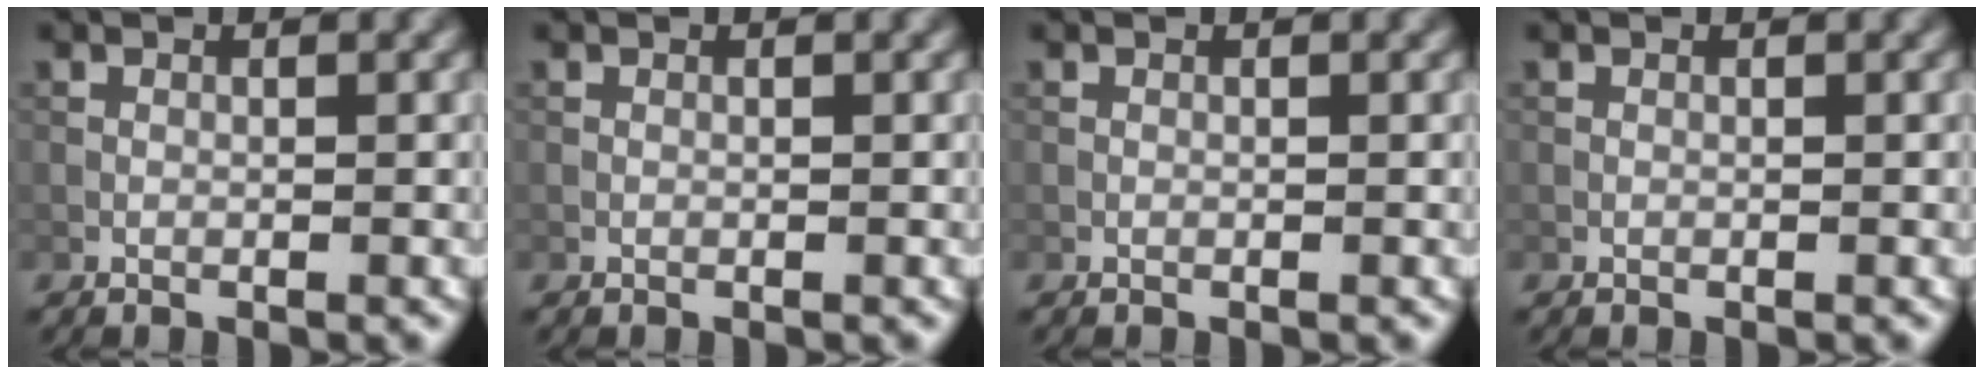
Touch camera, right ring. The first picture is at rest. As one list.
[{"total": 0.0}, {"total": 0.0}, {"total": 0.0}]